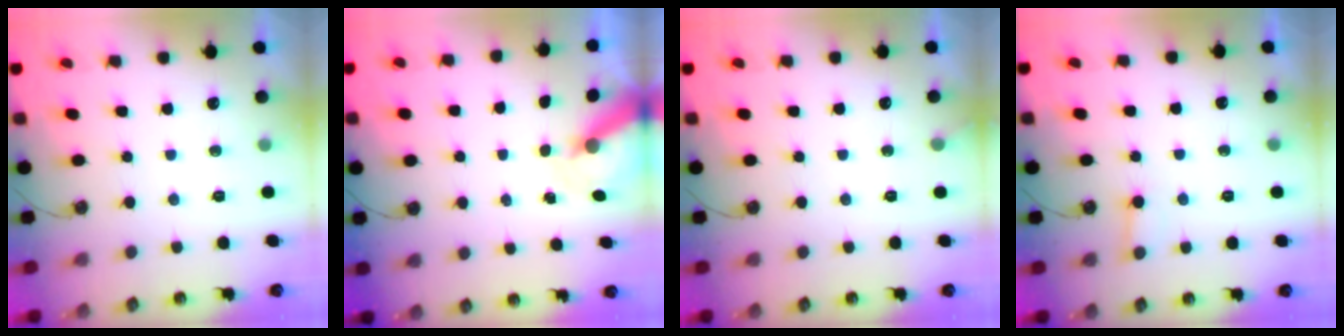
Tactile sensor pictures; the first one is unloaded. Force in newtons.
{"total": 7.0, "press": 7.0, "slide": 0.7}
{"total": 4.2, "press": 4.2, "slide": 0.3}
{"total": 4.5, "press": 4.5, "slide": 0.4}